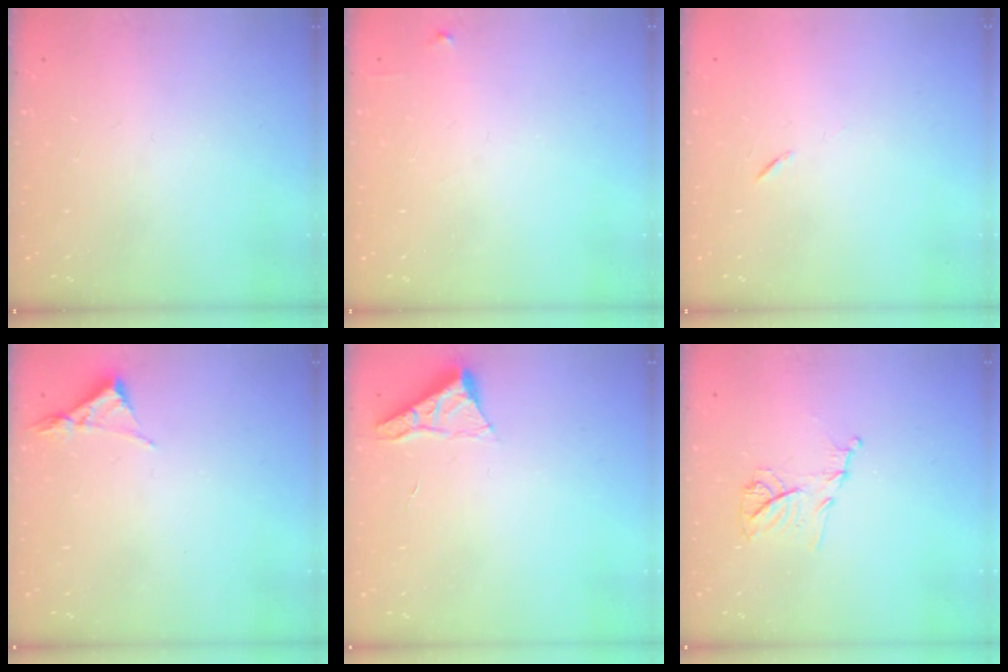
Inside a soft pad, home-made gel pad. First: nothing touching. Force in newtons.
{"total": 4.8, "press": 4.8, "slide": 0.7}
{"total": 5.8, "press": 5.4, "slide": 2.1}
{"total": 3.1, "press": 3.1, "slide": 0.5}
{"total": 5.3, "press": 5.3, "slide": 0.5}
{"total": 10.3, "press": 10.3, "slide": 0.5}